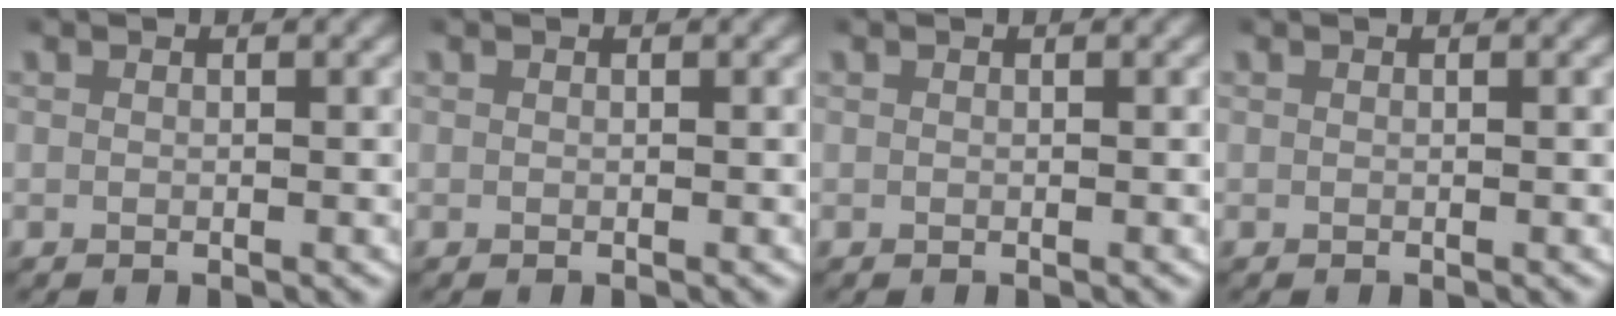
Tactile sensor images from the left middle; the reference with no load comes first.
{"total": 0.0}
{"total": 0.0}
{"total": 0.0}